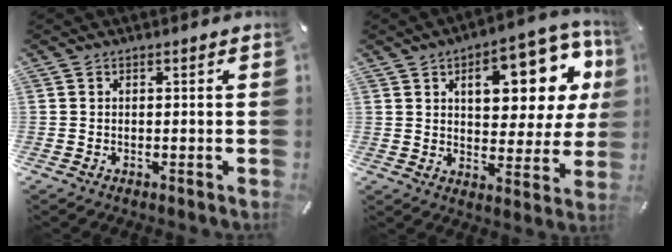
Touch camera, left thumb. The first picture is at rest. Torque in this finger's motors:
{"motor_torque": [2.46, 2.54, 1.47, -1.30, 0.17]}